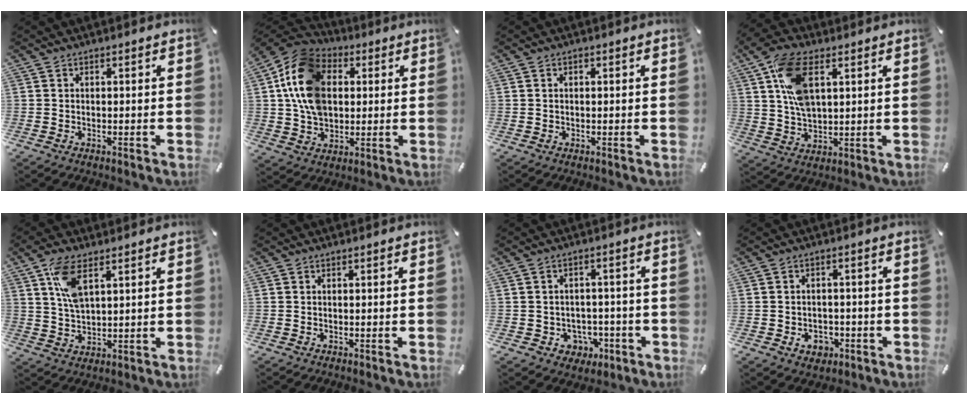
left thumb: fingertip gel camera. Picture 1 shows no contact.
{"total": 15.1, "force": [2.6, 11.9, 9.0], "torque": [-0.200, 0.009, 0.048]}
{"total": 0.6, "force": [0.1, 0.4, 0.4], "torque": [-0.008, 0.003, 0.001]}
{"total": 12.7, "force": [4.6, 7.1, 9.4], "torque": [-0.203, -0.002, 0.084]}
{"total": 8.0, "force": [3.9, 3.4, 6.1], "torque": [-0.135, 0.002, 0.071]}
{"total": 0.0}
{"total": 5.7, "force": [-0.9, 5.4, 1.4], "torque": [-0.015, 0.000, -0.011]}
{"total": 4.7, "force": [-1.6, 3.9, 2.0], "torque": [-0.025, 0.007, -0.028]}